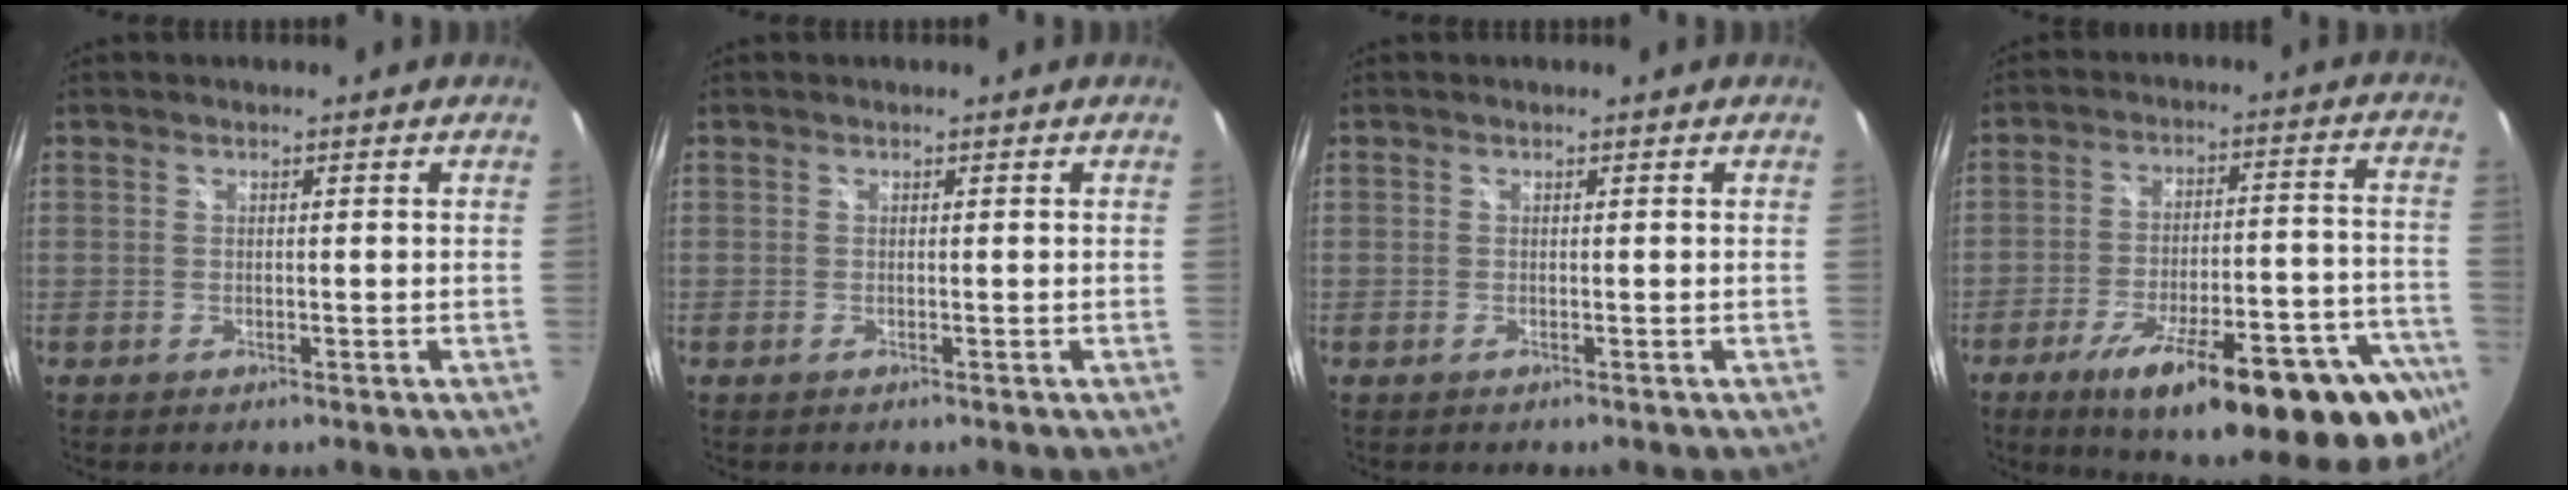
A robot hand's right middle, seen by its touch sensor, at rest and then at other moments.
{"total": 0.0}
{"total": 0.0}
{"total": 29.4, "force": [-19.2, 7.3, 21.0], "torque": [-0.282, -0.022, -0.259]}